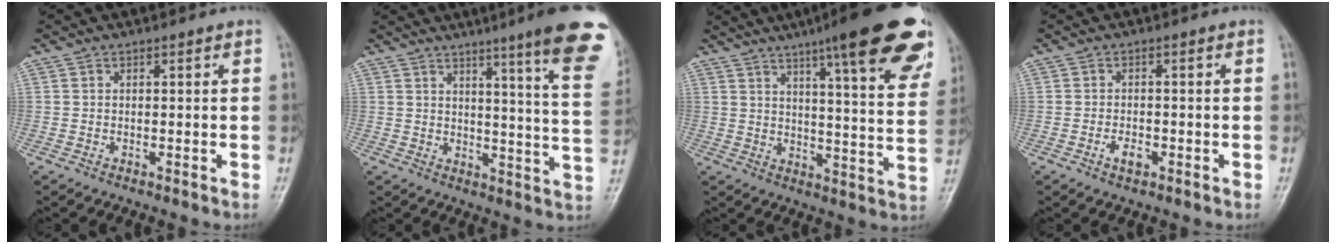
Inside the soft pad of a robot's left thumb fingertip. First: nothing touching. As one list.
[{"total": 19.1, "force": [12.1, 1.3, 14.7], "torque": [-0.165, -0.067, 0.140]}, {"total": 24.8, "force": [15.5, 4.4, 18.8], "torque": [-0.232, -0.044, 0.196]}, {"total": 2.5, "force": [-1.2, 1.4, 1.7], "torque": [-0.028, 0.003, -0.020]}]